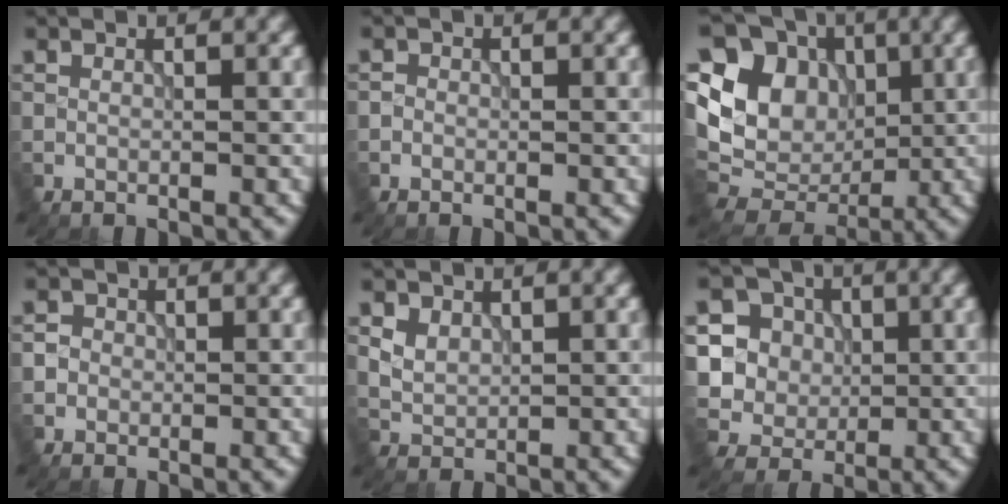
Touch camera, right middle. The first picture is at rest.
{"total": 0.6, "force": [-0.2, 0.6, 0.1], "torque": [0.001, -0.002, -0.004]}
{"total": 9.3, "force": [1.7, 7.8, 4.7], "torque": [-0.097, 0.001, 0.013]}
{"total": 2.1, "force": [0.2, 2.0, 0.6], "torque": [0.006, 0.004, -0.007]}
{"total": 2.0, "force": [1.0, 1.5, 0.9], "torque": [-0.020, -0.004, 0.022]}
{"total": 7.0, "force": [0.8, 6.4, 2.7], "torque": [-0.063, 0.014, -0.005]}